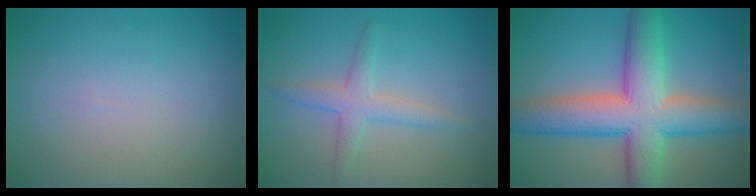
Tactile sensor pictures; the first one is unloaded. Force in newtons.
{"total": 2.5, "press": 2.5, "slide": 0.1}
{"total": 10.0, "press": 10.0, "slide": 0.4}